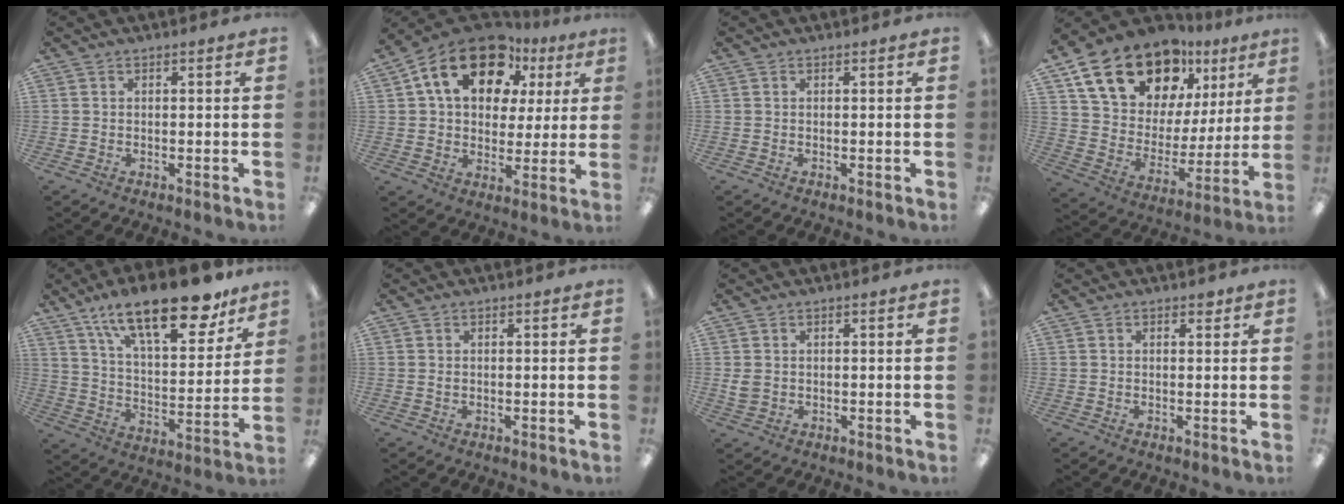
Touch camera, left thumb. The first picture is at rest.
{"total": 18.5, "force": [9.6, 11.8, 10.6], "torque": [-0.182, -0.027, 0.173]}
{"total": 0.0}
{"total": 20.3, "force": [14.3, 11.0, 9.3], "torque": [-0.171, -0.085, 0.264]}
{"total": 22.6, "force": [15.7, 8.3, 14.0], "torque": [-0.213, -0.094, 0.263]}
{"total": 0.6, "force": [0.1, 0.4, 0.5], "torque": [-0.010, 0.004, -0.001]}
{"total": 2.5, "force": [0.3, 2.1, 1.4], "torque": [-0.018, 0.002, 0.005]}
{"total": 1.4, "force": [0.8, 0.8, 0.9], "torque": [-0.003, -0.003, 0.011]}